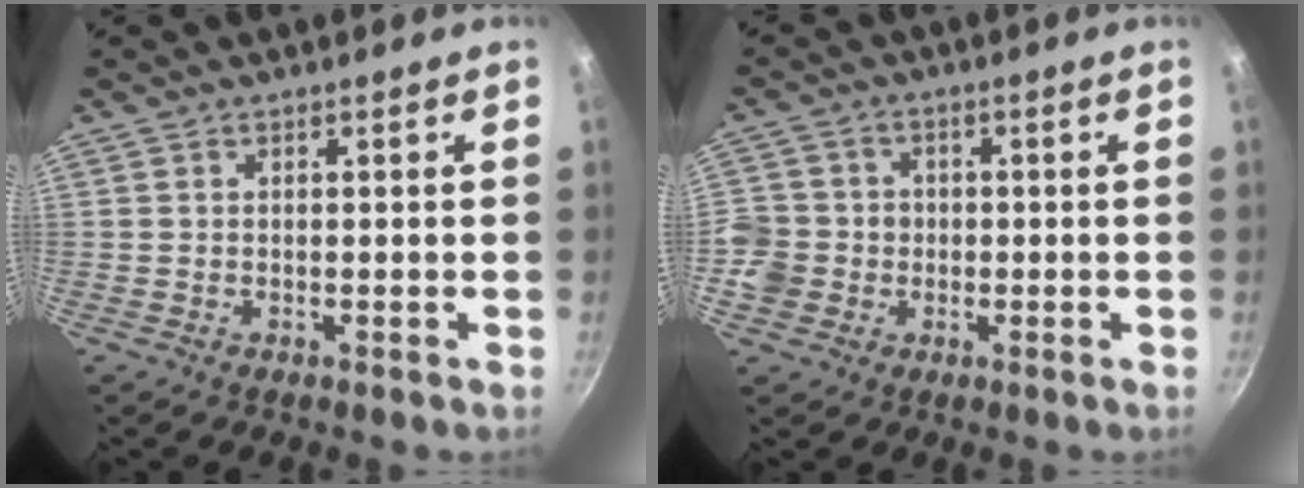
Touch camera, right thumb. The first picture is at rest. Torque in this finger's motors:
{"motor_torque": [0.20, -0.10, 0.47, 0.09, 0.01]}